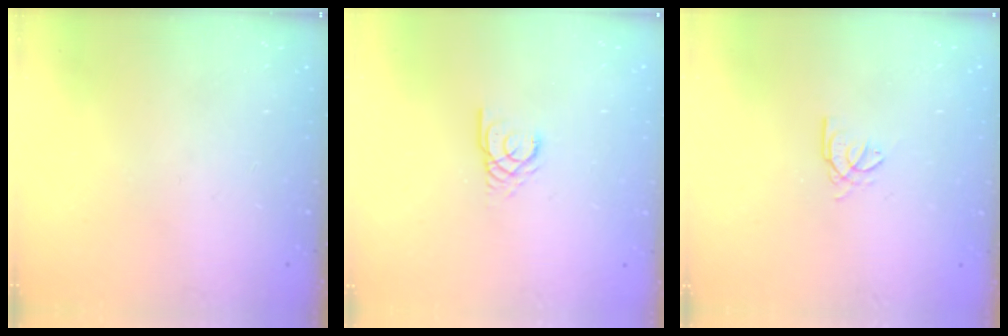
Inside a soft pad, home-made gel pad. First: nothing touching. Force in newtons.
{"total": 2.9, "press": 2.9, "slide": 0.2}
{"total": 2.7, "press": 2.7, "slide": 0.4}